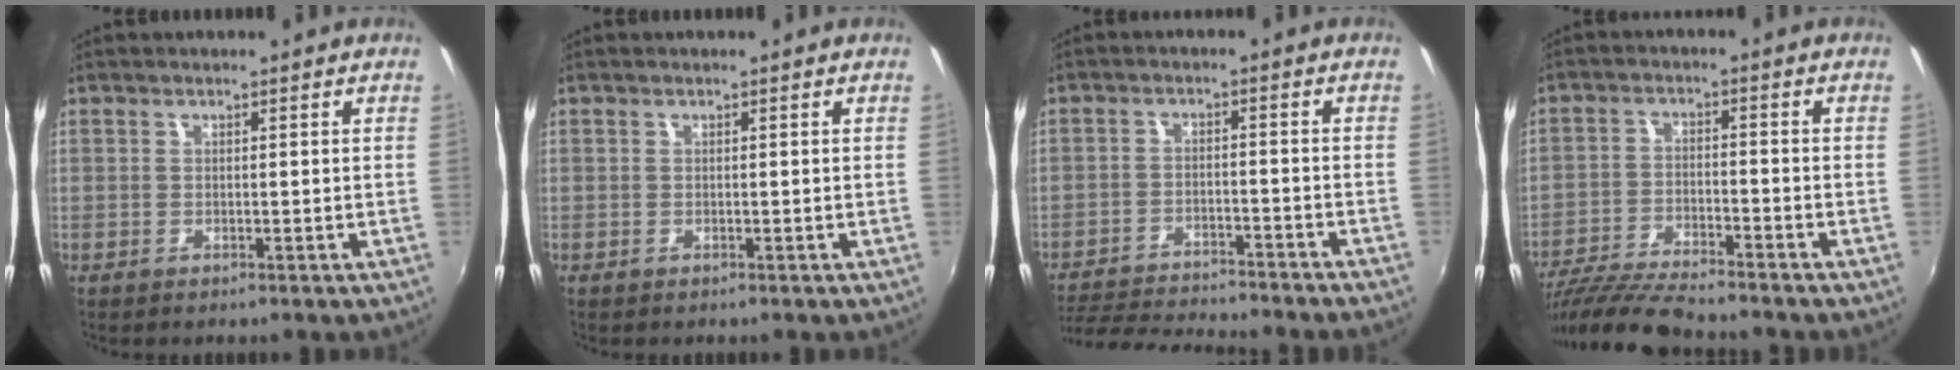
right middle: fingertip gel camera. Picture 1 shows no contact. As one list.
[{"total": 0.0}, {"total": 15.6, "force": [-14.0, 1.6, 6.8], "torque": [-0.142, -0.016, -0.210]}, {"total": 11.6, "force": [-10.5, 1.0, 4.8], "torque": [-0.121, -0.020, -0.197]}]